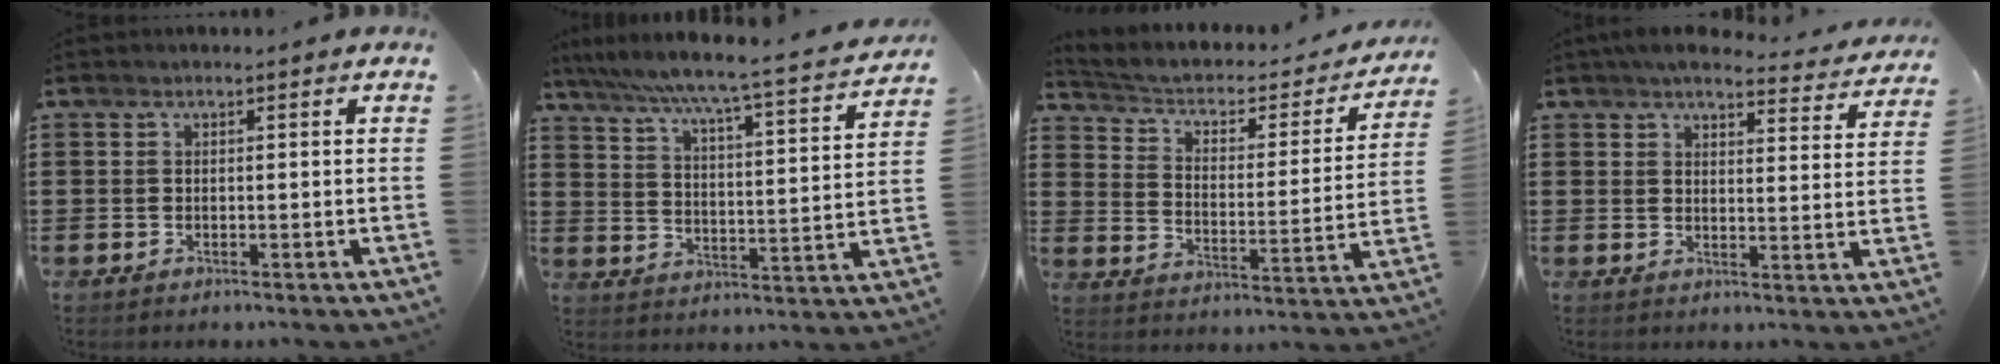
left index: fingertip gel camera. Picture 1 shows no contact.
{"total": 5.2, "force": [4.5, -0.9, 2.4], "torque": [-0.068, -0.045, 0.065]}
{"total": 3.2, "force": [1.8, 1.7, 2.0], "torque": [-0.051, -0.019, 0.020]}
{"total": 4.9, "force": [4.5, 0.9, 1.7], "torque": [-0.043, -0.020, 0.079]}